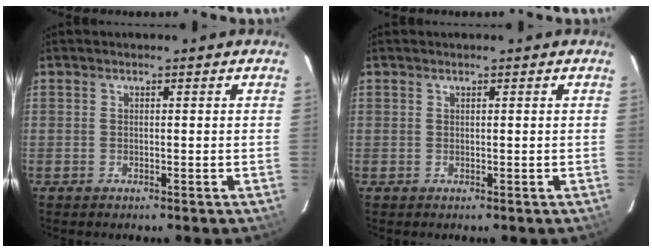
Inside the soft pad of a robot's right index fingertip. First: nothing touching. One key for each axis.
{"total": 0.0}